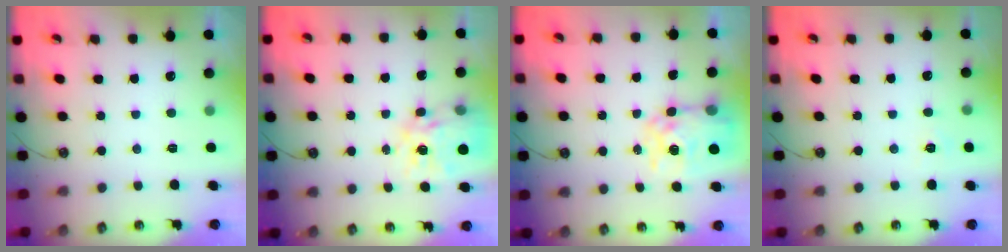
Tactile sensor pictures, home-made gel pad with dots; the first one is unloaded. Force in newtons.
{"total": 15.4, "press": 15.3, "slide": 1.5}
{"total": 9.6, "press": 9.6, "slide": 0.9}
{"total": 4.4, "press": 4.3, "slide": 0.4}